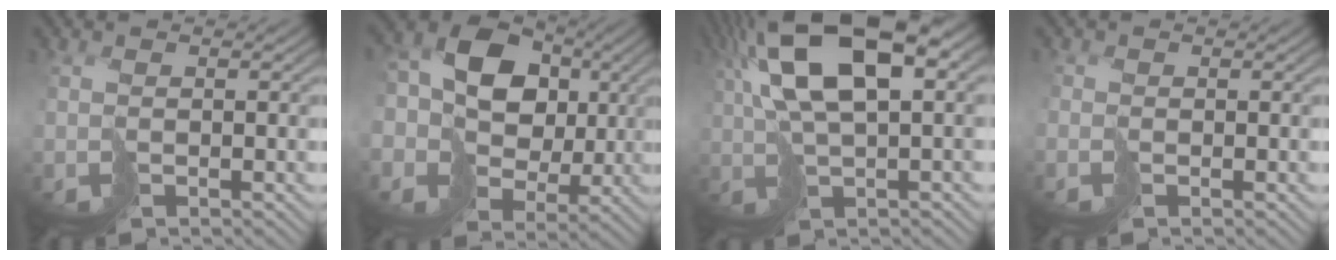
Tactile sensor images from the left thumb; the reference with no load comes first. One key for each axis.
{"total": 13.4, "fx": 2.0, "fy": 11.5, "fz": 6.5, "tx": -0.174, "ty": 0.006, "tz": 0.031}
{"total": 13.7, "fx": 4.8, "fy": 5.4, "fz": 11.7, "tx": -0.233, "ty": 0.010, "tz": 0.089}
{"total": 0.6, "fx": -0.5, "fy": 0.4, "fz": 0.0, "tx": -0.003, "ty": -0.002, "tz": -0.013}